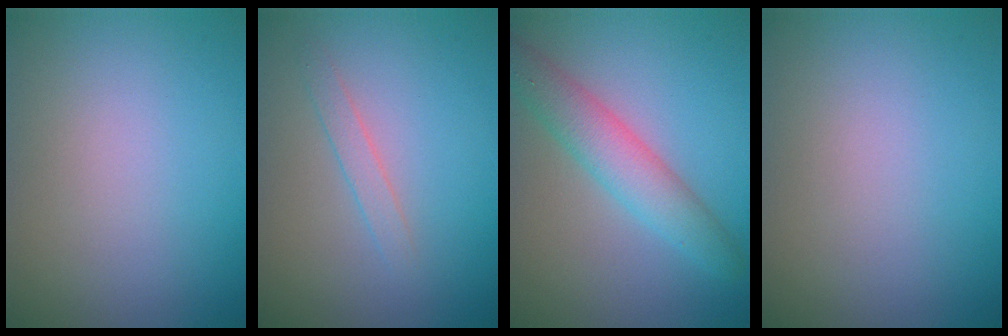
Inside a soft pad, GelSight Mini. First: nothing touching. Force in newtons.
{"total": 1.2, "press": 1.2, "slide": 0.1}
{"total": 4.2, "press": 4.1, "slide": 0.2}
{"total": 0.0}